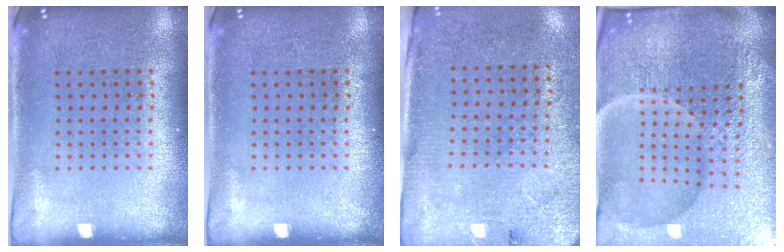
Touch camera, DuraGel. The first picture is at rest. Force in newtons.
{"total": 0.0}
{"total": 2.7, "press": 2.4, "slide": 1.3}
{"total": 6.9, "press": 6.2, "slide": 3.2}